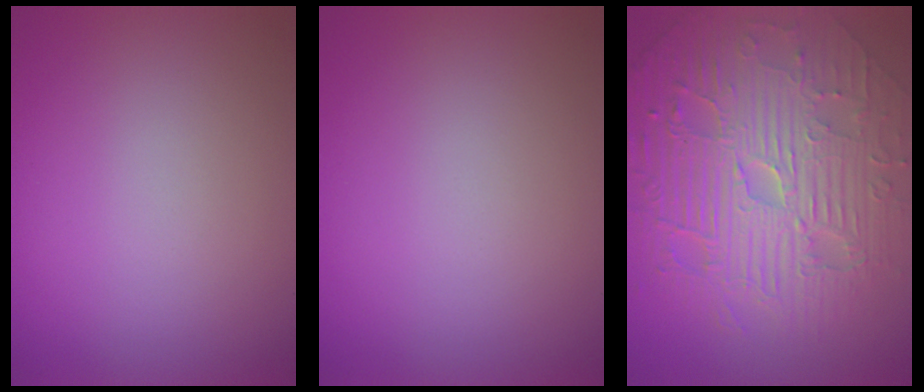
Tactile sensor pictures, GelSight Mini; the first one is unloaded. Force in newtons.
{"total": 0.0}
{"total": 11.2, "press": 7.2, "slide": 8.6}